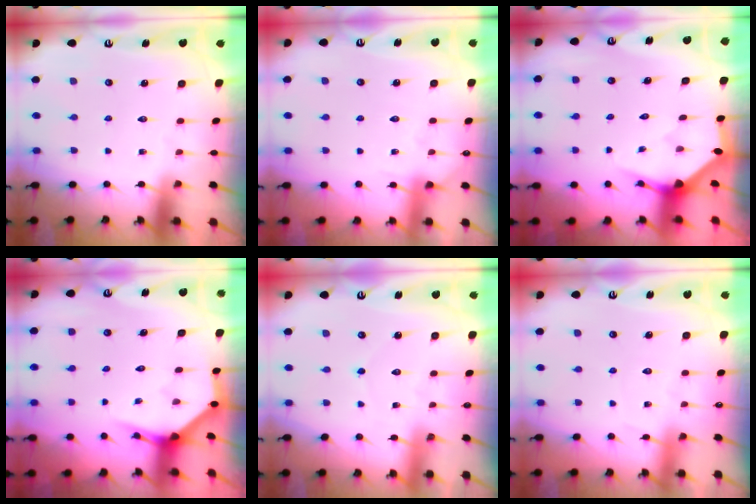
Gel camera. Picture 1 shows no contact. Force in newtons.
{"total": 2.9, "press": 2.9, "slide": 0.4}
{"total": 3.5, "press": 3.5, "slide": 0.1}
{"total": 3.8, "press": 3.8, "slide": 0.2}
{"total": 2.7, "press": 2.6, "slide": 0.3}
{"total": 4.2, "press": 4.1, "slide": 0.6}